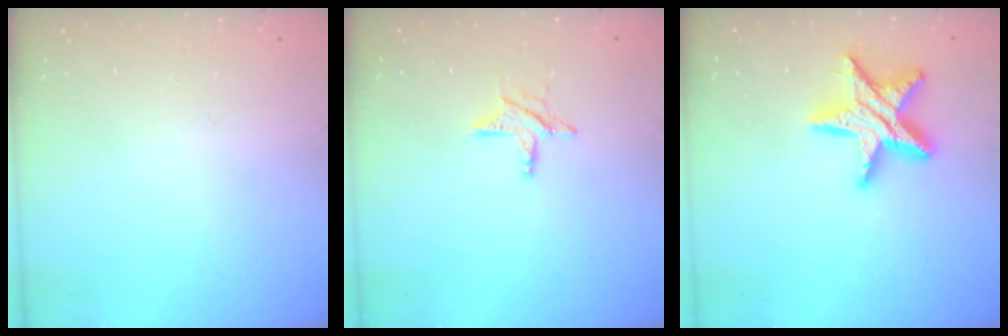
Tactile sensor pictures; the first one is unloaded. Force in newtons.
{"total": 5.7, "press": 5.7, "slide": 0.4}
{"total": 15.1, "press": 15.1, "slide": 0.9}